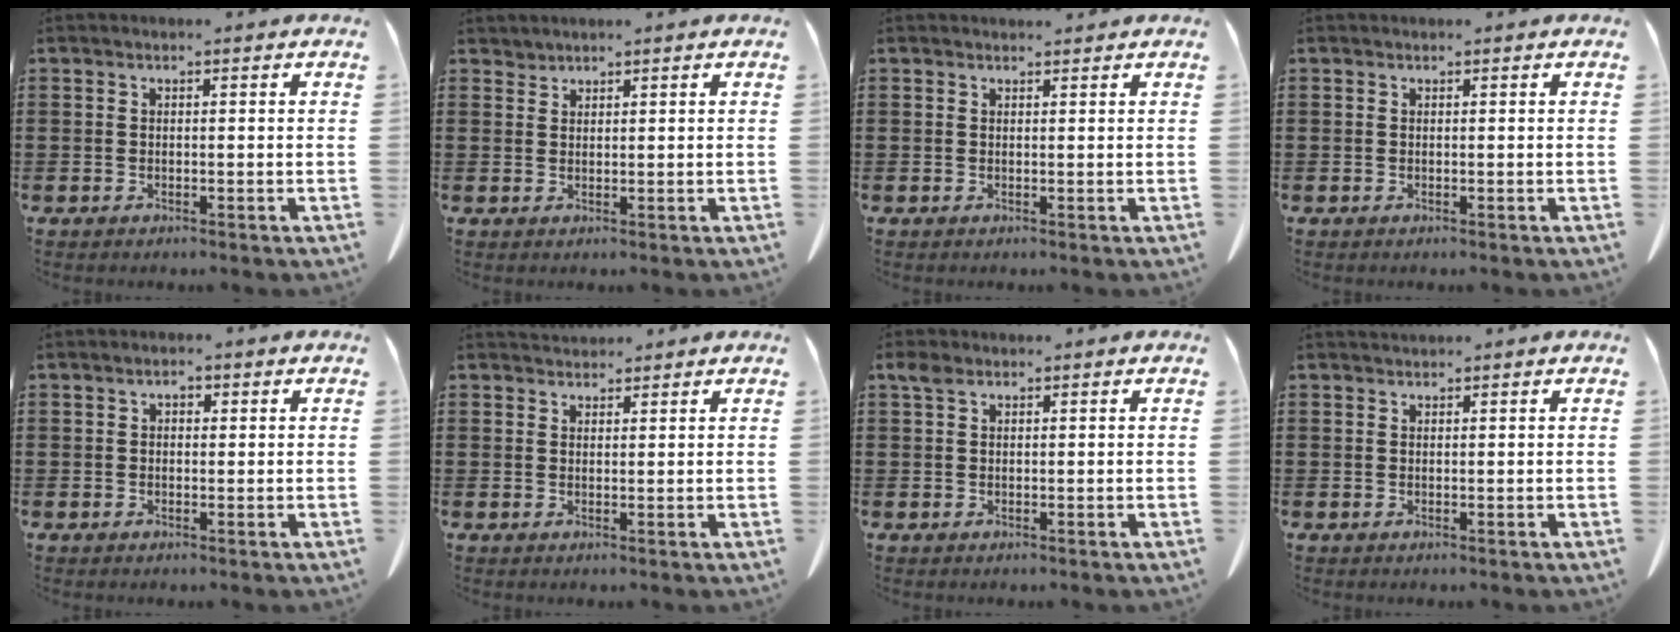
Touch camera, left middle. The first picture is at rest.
{"total": 1.1, "force": [1.1, 0.2, -0.1], "torque": [-0.002, -0.001, 0.023]}
{"total": 0.8, "force": [0.7, 0.1, 0.2], "torque": [-0.005, 0.000, 0.015]}
{"total": 0.0}
{"total": 1.3, "force": [0.4, 0.8, 1.0], "torque": [-0.021, 0.008, 0.005]}
{"total": 1.8, "force": [1.7, 0.5, 0.1], "torque": [0.002, -0.002, 0.032]}
{"total": 1.9, "force": [1.0, 1.0, 1.3], "torque": [-0.032, 0.004, 0.018]}
{"total": 0.7, "force": [0.7, 0.1, 0.2], "torque": [-0.005, 0.000, 0.013]}